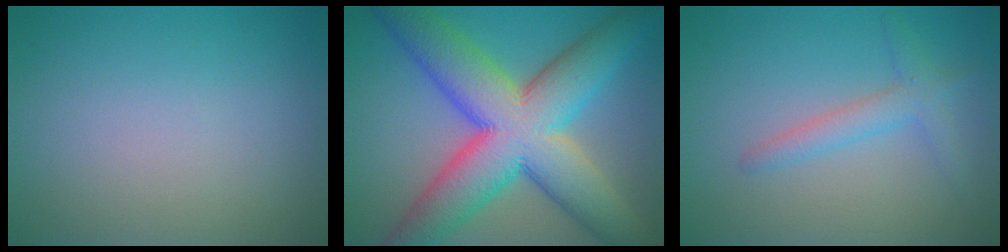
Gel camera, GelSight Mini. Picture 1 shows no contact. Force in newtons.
{"total": 13.6, "press": 13.6, "slide": 0.4}
{"total": 2.4, "press": 2.4, "slide": 0.1}